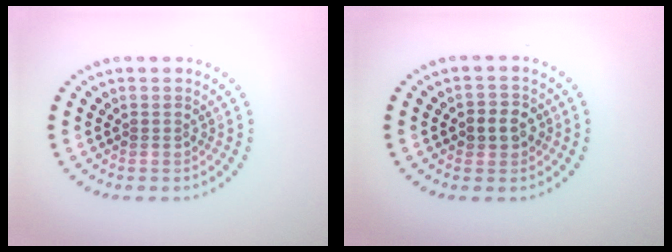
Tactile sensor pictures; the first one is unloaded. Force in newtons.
{"total": 2.6, "press": 2.5, "slide": 0.6}